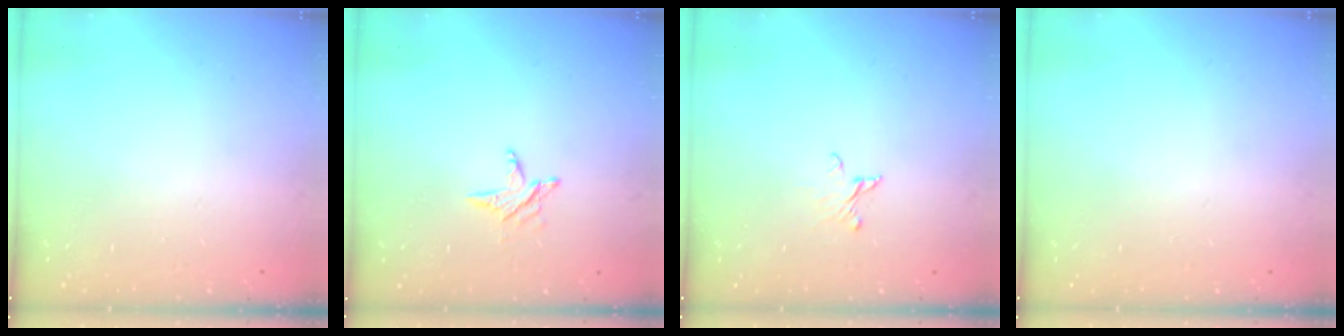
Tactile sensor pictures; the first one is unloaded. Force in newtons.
{"total": 3.9, "press": 3.9, "slide": 0.5}
{"total": 2.5, "press": 2.5, "slide": 0.2}
{"total": 0.0}